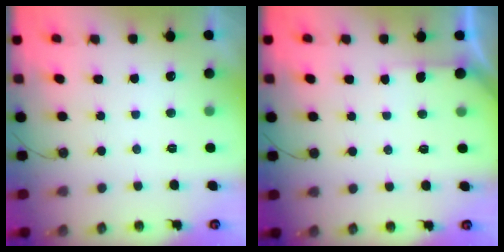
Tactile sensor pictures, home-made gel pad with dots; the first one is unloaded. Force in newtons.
{"total": 2.9, "press": 2.9, "slide": 0.3}